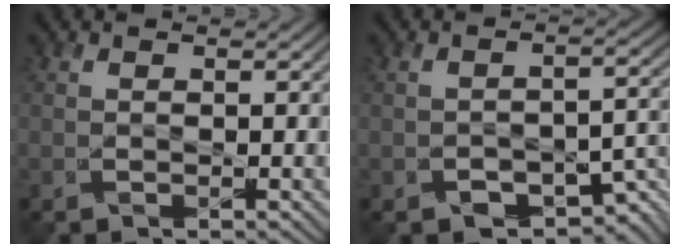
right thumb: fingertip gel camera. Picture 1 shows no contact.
{"total": 6.2, "force": [-3.5, 3.2, 4.0], "torque": [-0.054, -0.014, -0.050]}